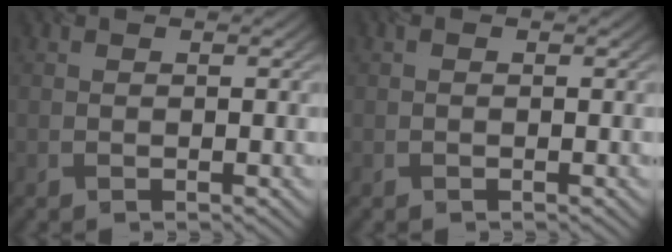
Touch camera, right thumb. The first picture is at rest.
{"total": 0.0}